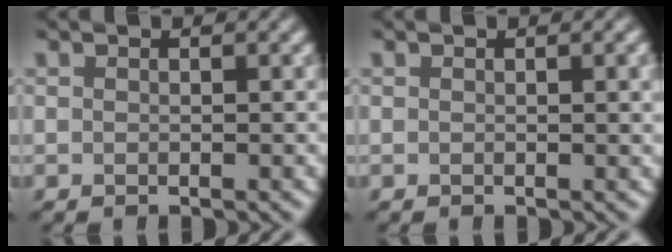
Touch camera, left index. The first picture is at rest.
{"total": 1.1, "force": [0.2, 0.3, 1.0], "torque": [-0.012, 0.001, 0.000]}